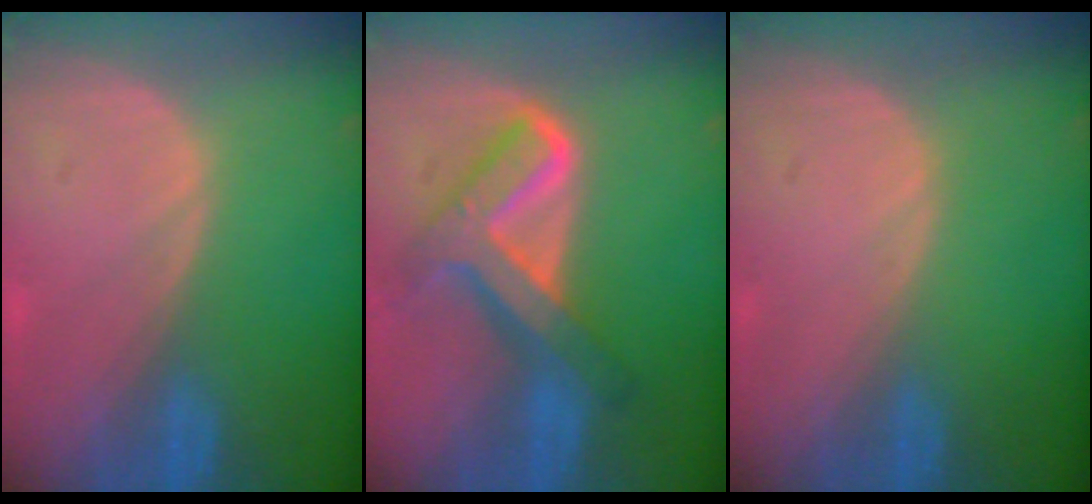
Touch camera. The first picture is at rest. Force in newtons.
{"total": 8.4, "press": 8.4, "slide": 0.6}
{"total": 0.0}